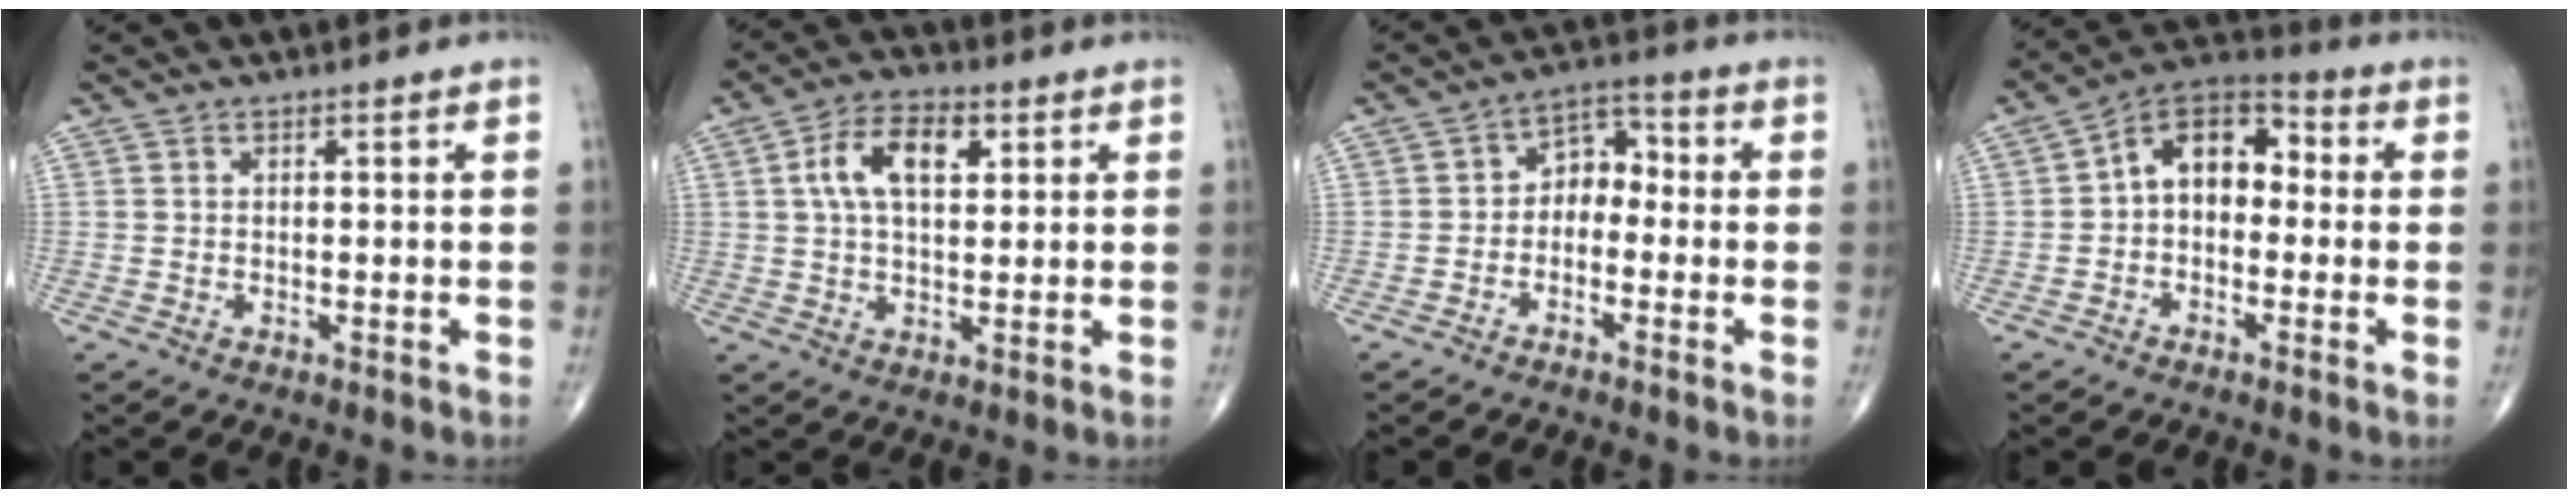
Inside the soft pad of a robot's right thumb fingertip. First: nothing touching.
{"total": 9.4, "force": [2.7, 5.1, 7.5], "torque": [-0.124, 0.010, 0.042]}
{"total": 5.8, "force": [-1.3, 4.3, 3.7], "torque": [-0.031, 0.036, -0.038]}
{"total": 10.7, "force": [0.1, 7.2, 7.9], "torque": [-0.094, 0.039, -0.019]}